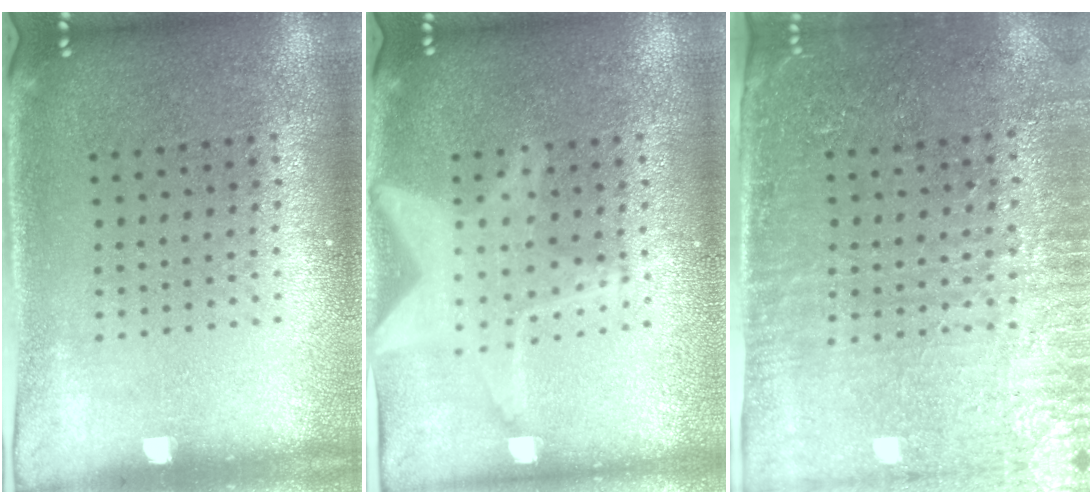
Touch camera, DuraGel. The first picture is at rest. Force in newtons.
{"total": 2.6, "press": 2.6, "slide": 0.4}
{"total": 3.4, "press": 3.1, "slide": 1.4}